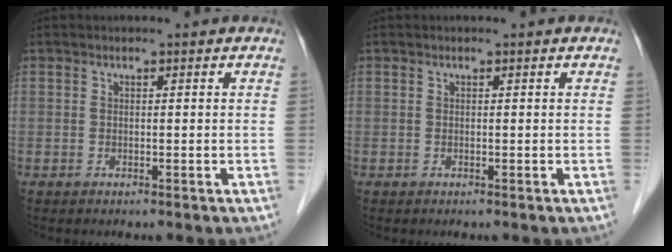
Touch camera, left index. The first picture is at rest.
{"total": 0.0}